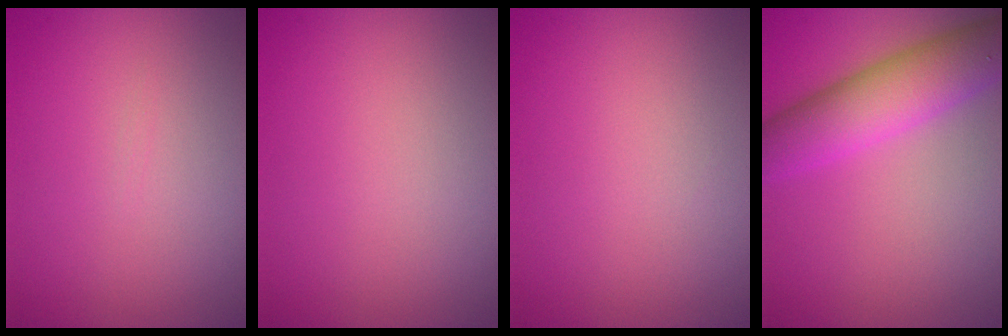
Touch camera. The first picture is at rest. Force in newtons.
{"total": 0.0}
{"total": 0.0}
{"total": 6.2, "press": 6.2, "slide": 0.2}